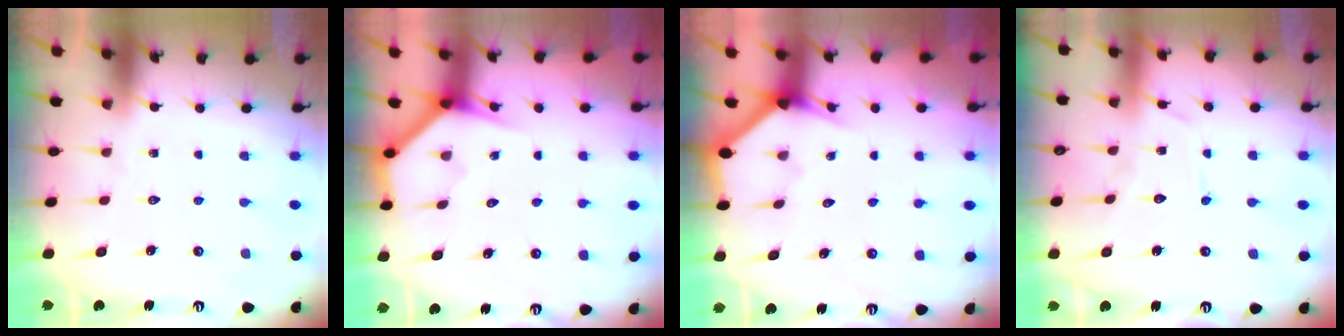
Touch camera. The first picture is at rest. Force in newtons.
{"total": 3.9, "press": 3.8, "slide": 0.3}
{"total": 3.8, "press": 3.8, "slide": 0.2}
{"total": 9.5, "press": 9.5, "slide": 0.6}